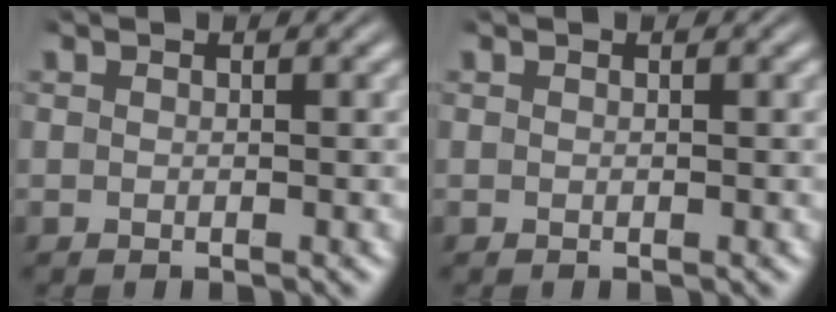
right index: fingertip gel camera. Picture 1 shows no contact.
{"total": 0.0}